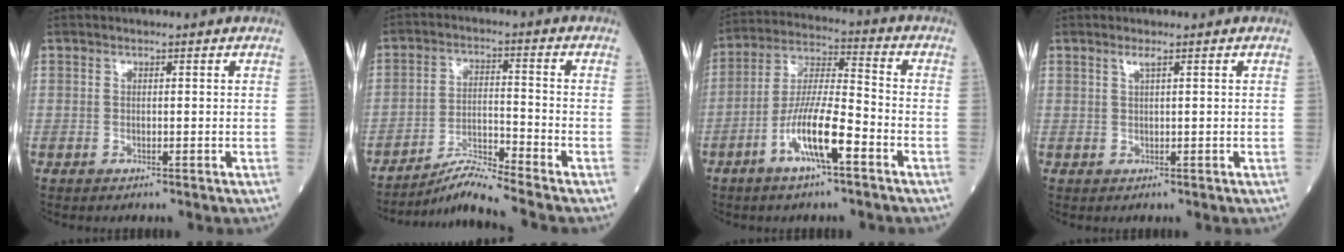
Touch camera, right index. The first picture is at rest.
{"total": 6.8, "force": [-6.3, -2.1, 1.8], "torque": [-0.042, -0.012, -0.114]}
{"total": 10.9, "force": [-5.0, 1.4, 9.5], "torque": [-0.186, -0.001, -0.097]}
{"total": 0.9, "force": [0.5, -0.2, 0.7], "torque": [-0.020, 0.003, 0.012]}